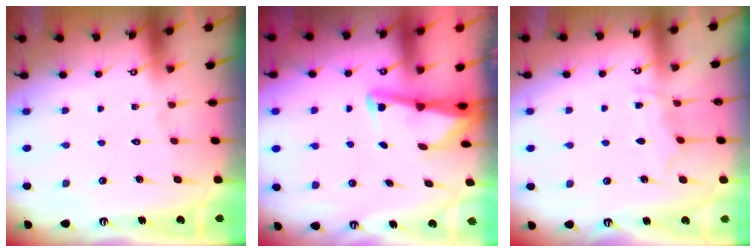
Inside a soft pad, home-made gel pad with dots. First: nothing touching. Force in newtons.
{"total": 3.1, "press": 3.1, "slide": 0.4}
{"total": 5.1, "press": 5.1, "slide": 0.8}